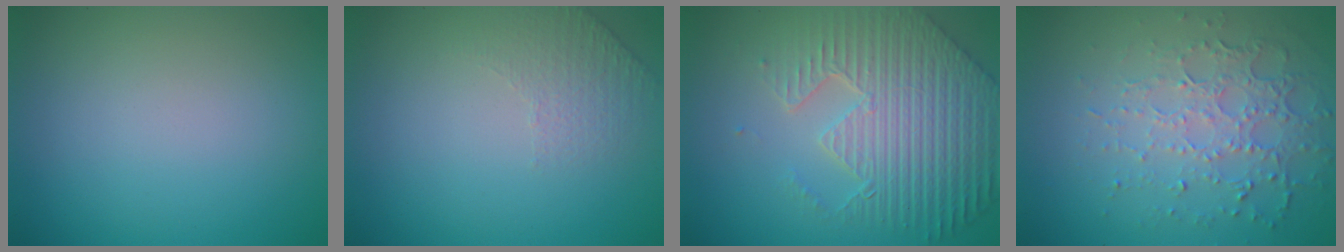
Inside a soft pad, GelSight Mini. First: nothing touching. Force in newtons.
{"total": 1.3, "press": 0.8, "slide": 1.1}
{"total": 8.1, "press": 6.0, "slide": 5.5}
{"total": 4.9, "press": 3.4, "slide": 3.5}